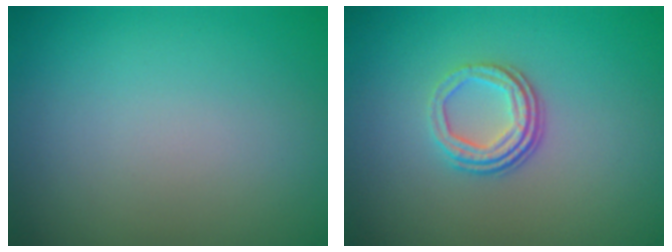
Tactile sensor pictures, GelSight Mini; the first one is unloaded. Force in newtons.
{"total": 3.1, "press": 2.3, "slide": 2.1}